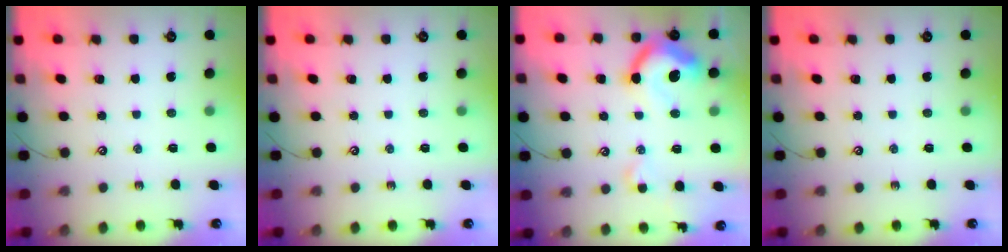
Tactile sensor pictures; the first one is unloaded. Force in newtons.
{"total": 0.0}
{"total": 12.1, "press": 11.9, "slide": 1.9}
{"total": 0.0}